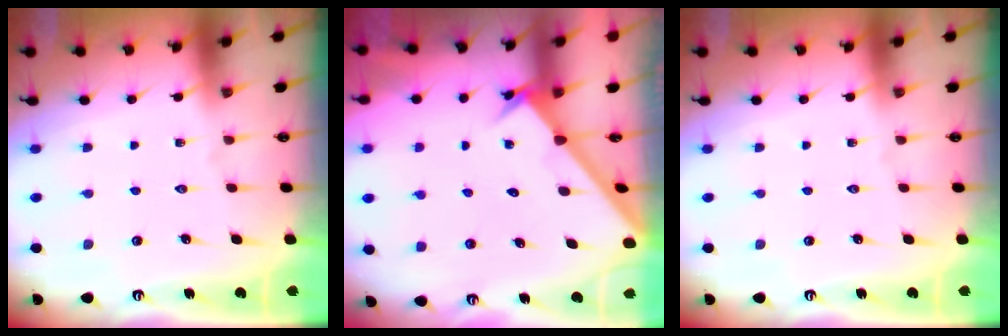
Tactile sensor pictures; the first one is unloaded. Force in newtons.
{"total": 2.2, "press": 2.2, "slide": 0.2}
{"total": 0.0}